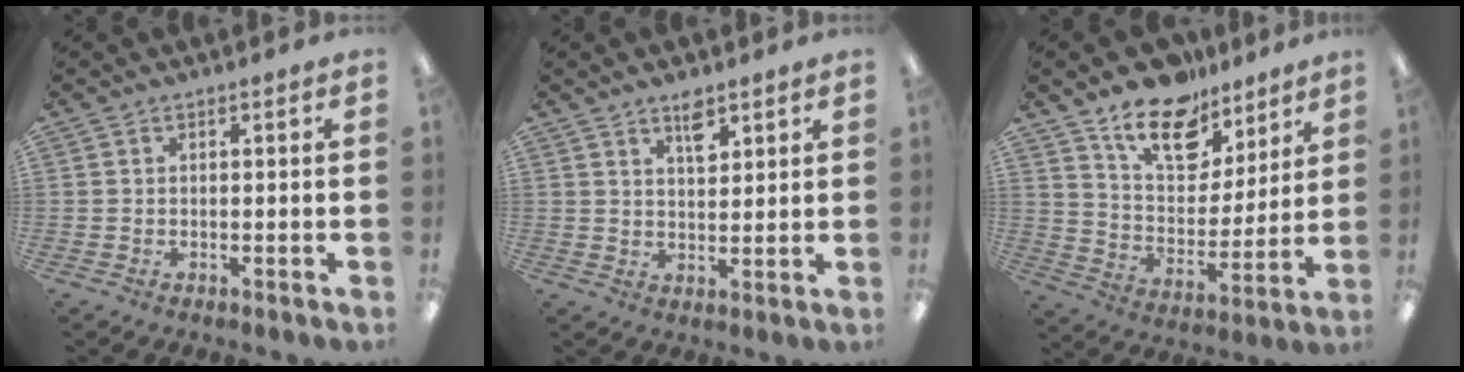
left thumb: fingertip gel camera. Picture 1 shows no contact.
{"total": 5.3, "force": [3.6, 2.3, 3.1], "torque": [-0.037, -0.017, 0.059]}
{"total": 15.5, "force": [11.5, 8.1, 6.6], "torque": [-0.111, -0.071, 0.206]}